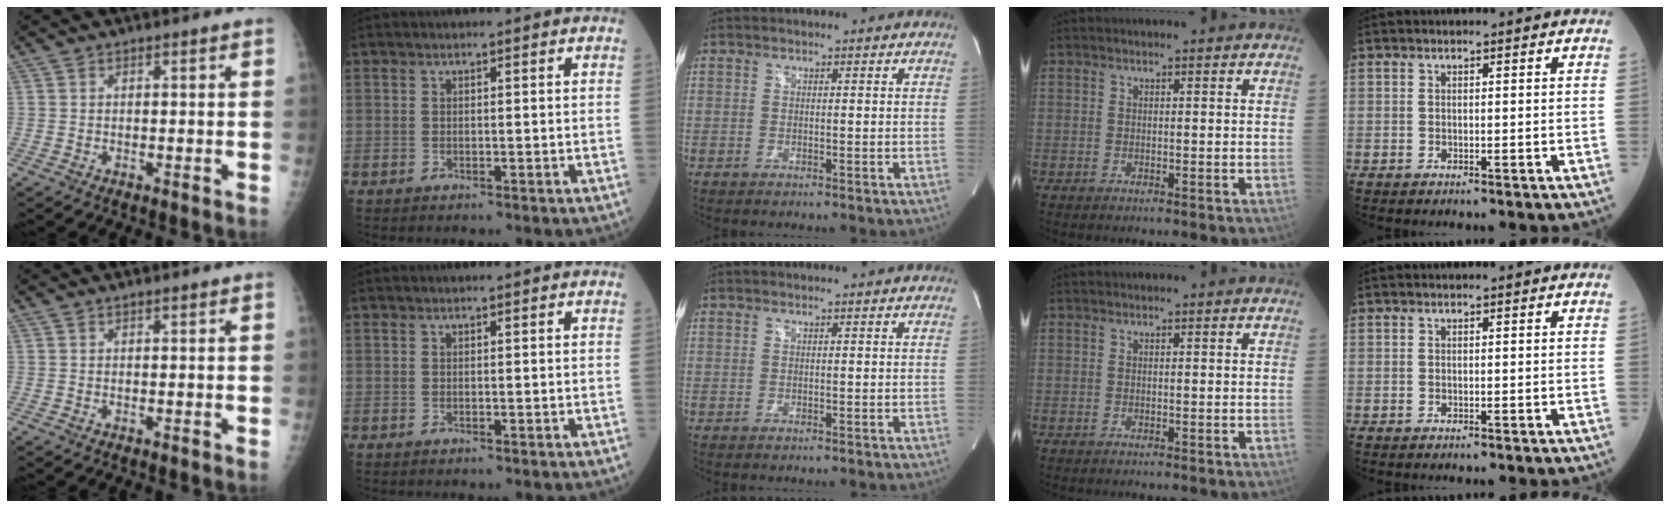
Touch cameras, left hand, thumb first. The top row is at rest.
{}